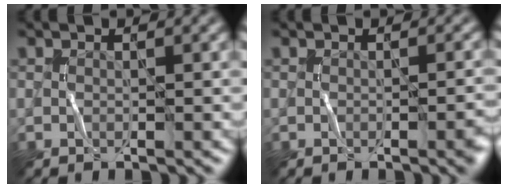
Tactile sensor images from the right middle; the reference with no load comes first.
{"total": 2.6, "force": [-0.8, 0.9, 2.4], "torque": [-0.013, 0.007, -0.007]}